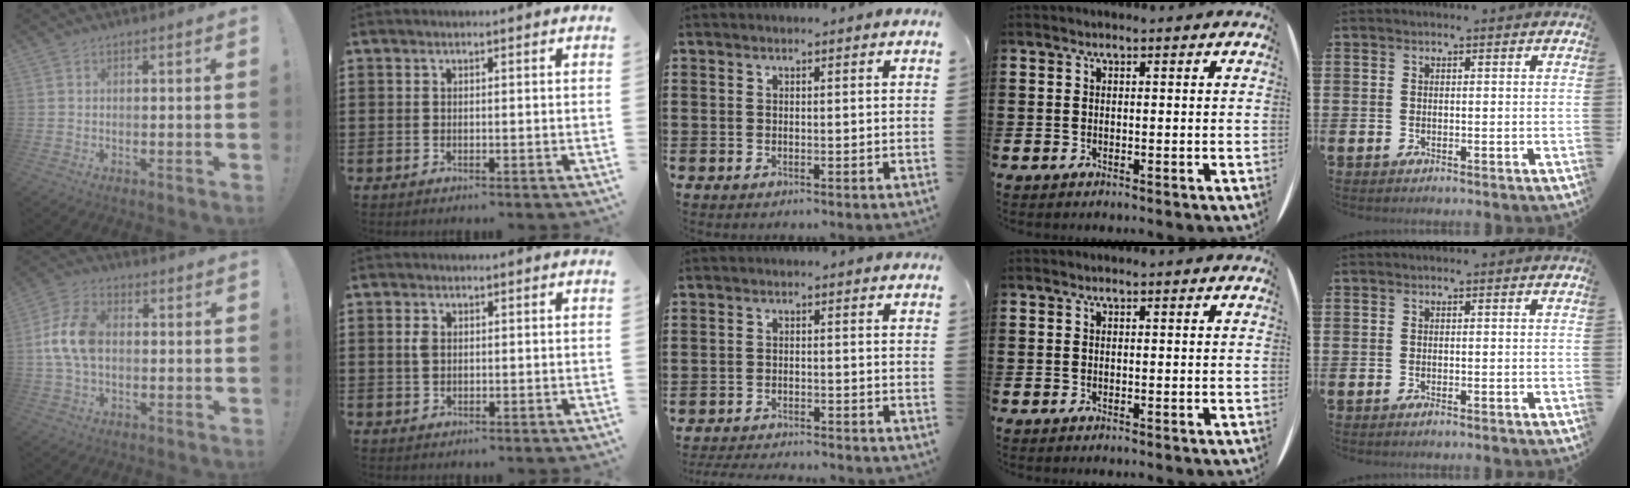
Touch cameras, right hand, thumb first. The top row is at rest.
{"thumb": {"total": 10.5, "force": [0.0, 6.6, 8.2], "torque": [-0.162, 0.009, 0.006]}, "index": {"total": 1.7, "force": [0.3, 1.0, 1.3], "torque": [-0.029, 0.006, 0.005]}, "middle": {"total": 2.8, "force": [-2.8, 0.1, 0.3], "torque": [-0.007, 0.000, -0.059]}, "little": {"total": 0.5, "force": [-0.3, 0.1, 0.4], "torque": [-0.008, -0.003, -0.005]}}